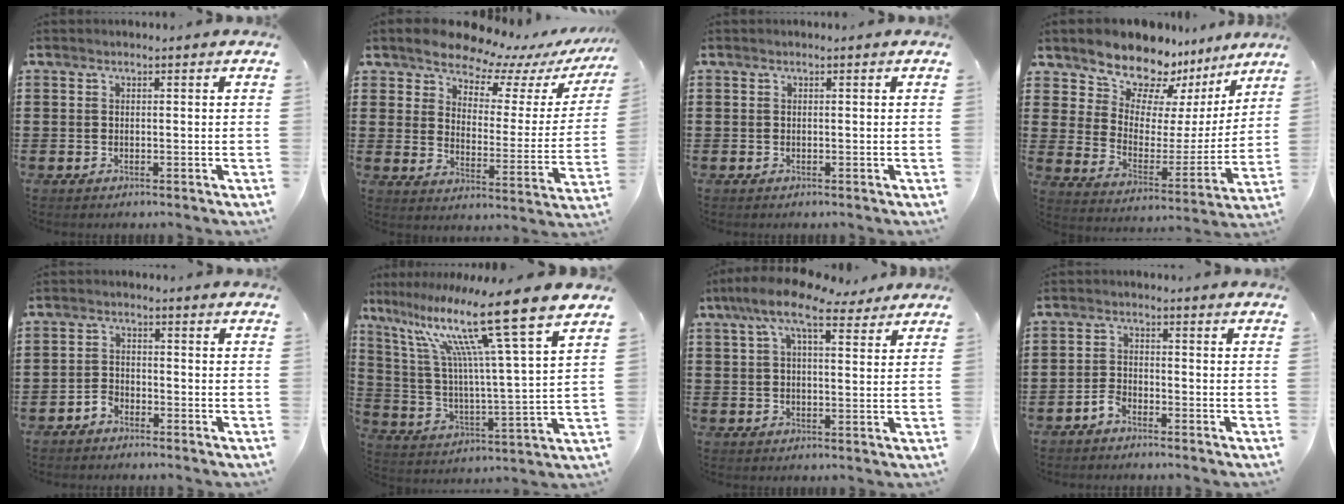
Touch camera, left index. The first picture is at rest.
{"total": 7.5, "force": [7.2, 1.7, 0.8], "torque": [-0.045, -0.064, 0.123]}
{"total": 0.0}
{"total": 9.4, "force": [8.5, 3.8, 0.7], "torque": [-0.056, -0.074, 0.152]}
{"total": 2.1, "force": [-1.9, 1.0, 0.3], "torque": [-0.014, 0.004, -0.039]}
{"total": 16.2, "force": [11.8, 0.6, 11.1], "torque": [-0.228, -0.081, 0.185]}
{"total": 9.9, "force": [6.6, 3.2, 6.6], "torque": [-0.136, -0.003, 0.119]}
{"total": 2.2, "force": [-1.8, 0.9, 0.8], "torque": [-0.020, 0.006, -0.038]}